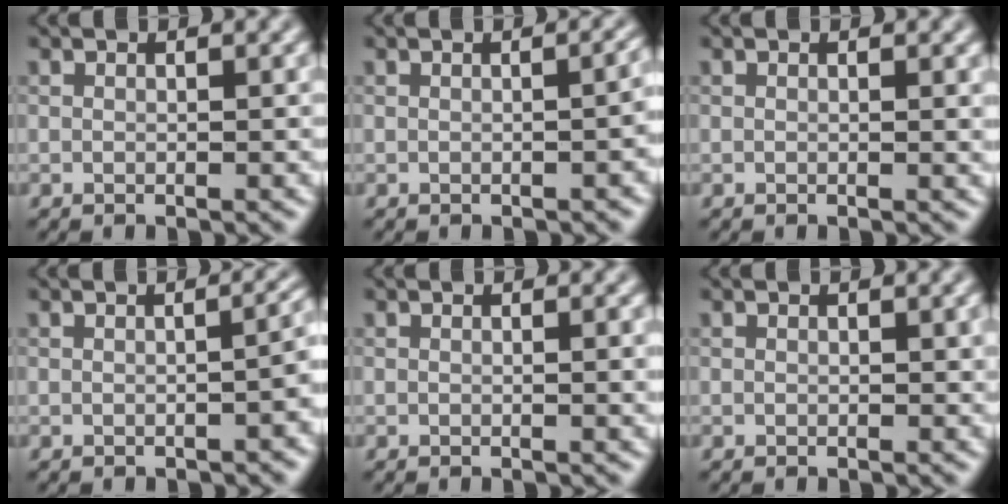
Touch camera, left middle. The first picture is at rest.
{"total": 2.2, "force": [-0.6, 0.9, 2.0], "torque": [-0.020, 0.004, -0.006]}
{"total": 0.0}
{"total": 3.1, "force": [-0.8, 1.3, 2.7], "torque": [-0.026, 0.006, -0.011]}
{"total": 0.7, "force": [0.0, 0.1, 0.6], "torque": [-0.008, 0.000, 0.000]}
{"total": 0.0}